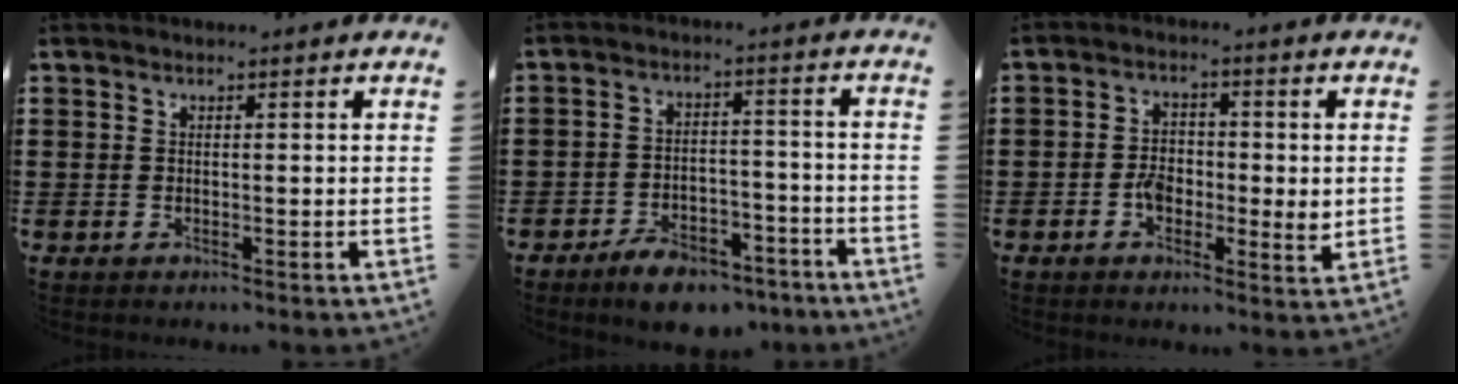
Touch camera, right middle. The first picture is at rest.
{"total": 6.3, "force": [-5.5, 1.9, 2.4], "torque": [-0.041, 0.013, -0.103]}
{"total": 4.8, "force": [-1.1, 2.9, 3.6], "torque": [-0.052, 0.004, -0.024]}